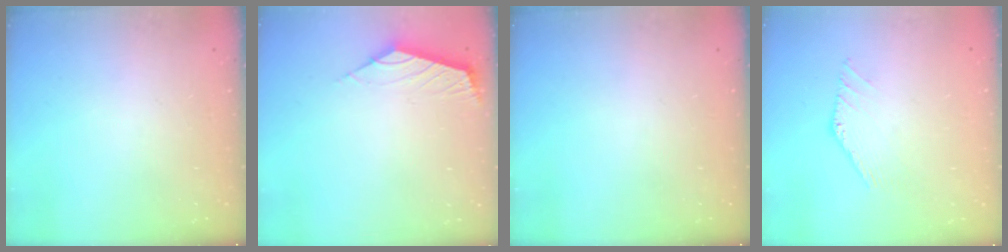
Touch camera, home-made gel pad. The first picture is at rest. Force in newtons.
{"total": 2.5, "press": 2.4, "slide": 0.6}
{"total": 0.0}
{"total": 0.7, "press": 0.6, "slide": 0.4}